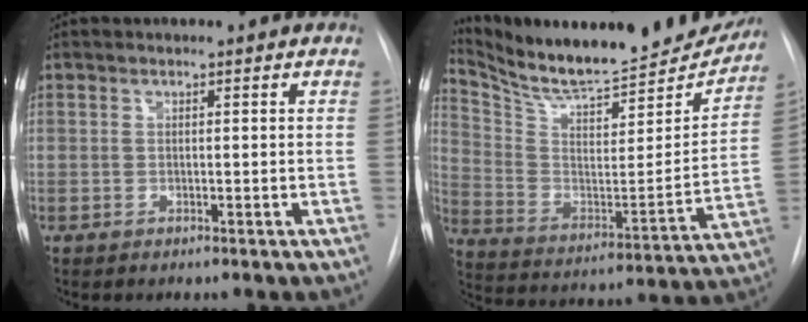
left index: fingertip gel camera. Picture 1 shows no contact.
{"total": 24.3, "force": [22.4, 3.5, 8.8], "torque": [-0.149, -0.062, 0.331]}